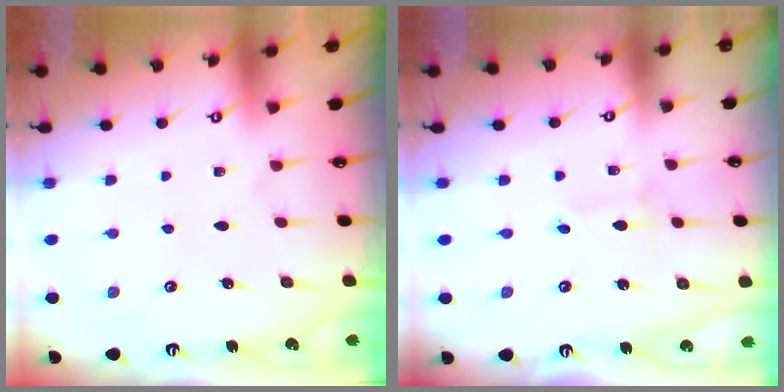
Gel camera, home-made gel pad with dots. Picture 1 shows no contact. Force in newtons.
{"total": 1.3, "press": 1.3, "slide": 0.1}